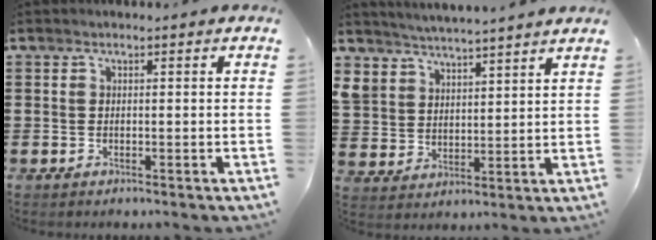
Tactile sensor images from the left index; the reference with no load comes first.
{"total": 4.8, "force": [4.8, 0.4, -0.5], "torque": [-0.016, -0.032, 0.085]}